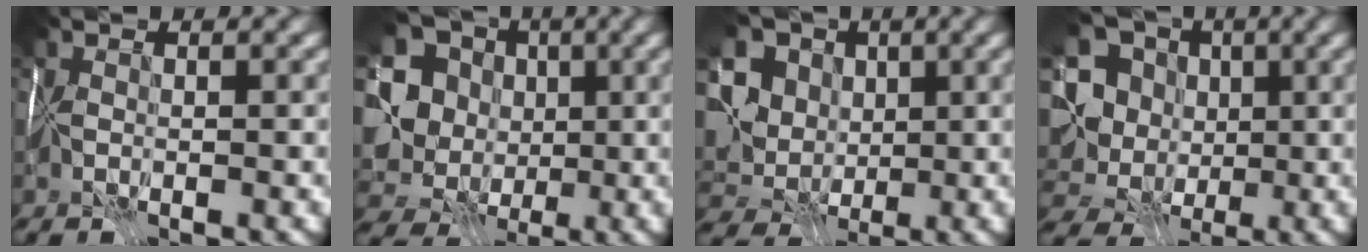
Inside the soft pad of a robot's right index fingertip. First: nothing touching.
{"total": 13.2, "force": [-0.5, 12.0, 5.4], "torque": [-0.138, -0.002, -0.005]}
{"total": 11.1, "force": [2.2, 9.3, 5.7], "torque": [-0.114, 0.009, 0.028]}
{"total": 11.2, "force": [-0.1, 10.0, 5.0], "torque": [-0.122, 0.012, -0.002]}